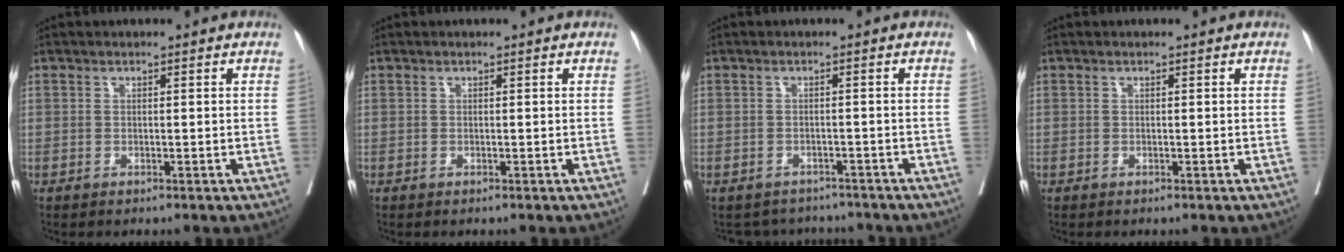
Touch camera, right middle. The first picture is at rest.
{"total": 0.0}
{"total": 5.0, "force": [-4.8, 1.5, -0.5], "torque": [0.014, 0.014, -0.059]}
{"total": 0.0}